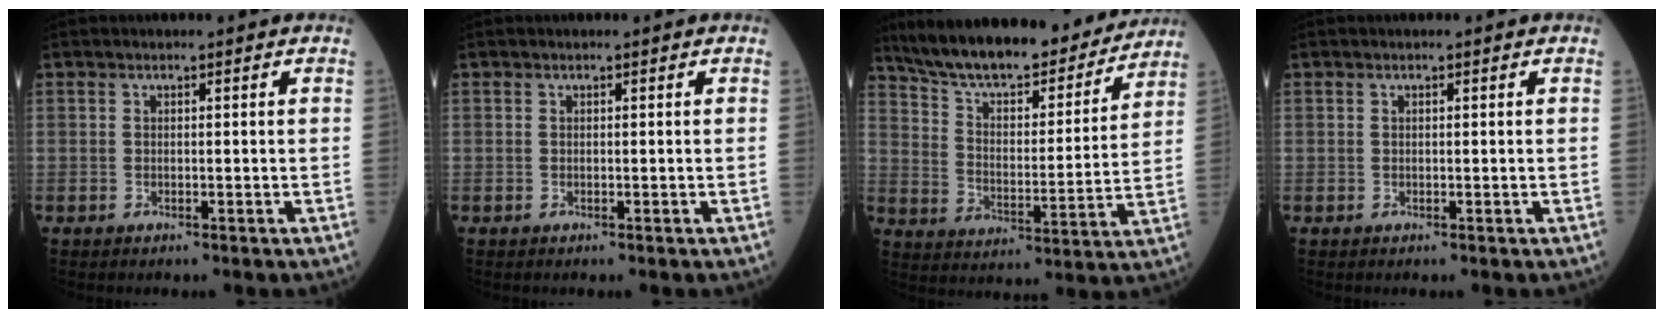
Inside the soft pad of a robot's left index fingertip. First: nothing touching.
{"total": 0.0}
{"total": 21.3, "force": [18.9, 4.4, 8.9], "torque": [-0.138, -0.003, 0.284]}
{"total": 0.0}